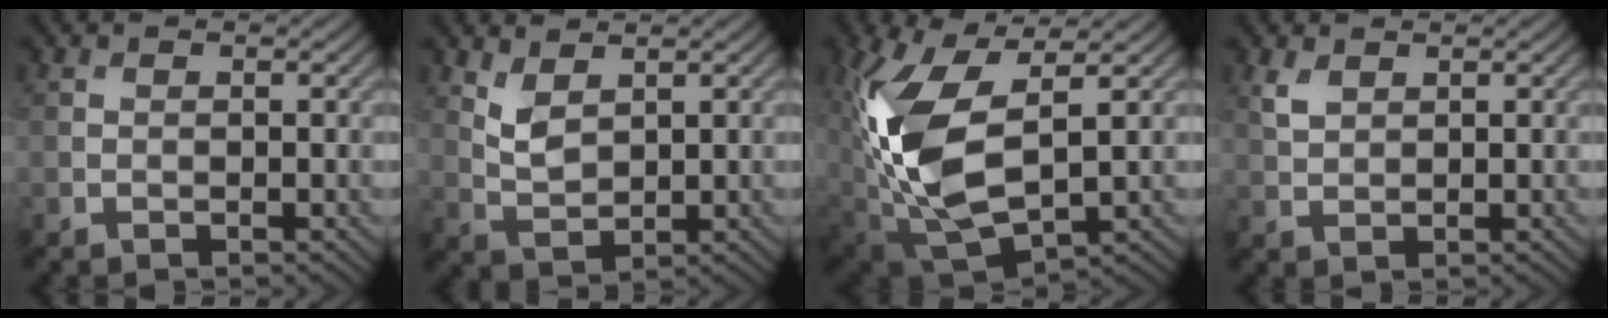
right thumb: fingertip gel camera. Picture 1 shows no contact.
{"total": 3.4, "force": [2.1, 1.5, 2.2], "torque": [-0.059, -0.005, 0.049]}
{"total": 14.0, "force": [1.6, 7.6, 11.7], "torque": [-0.273, -0.015, 0.039]}
{"total": 2.0, "force": [1.3, 1.1, 1.2], "torque": [-0.035, -0.001, 0.030]}